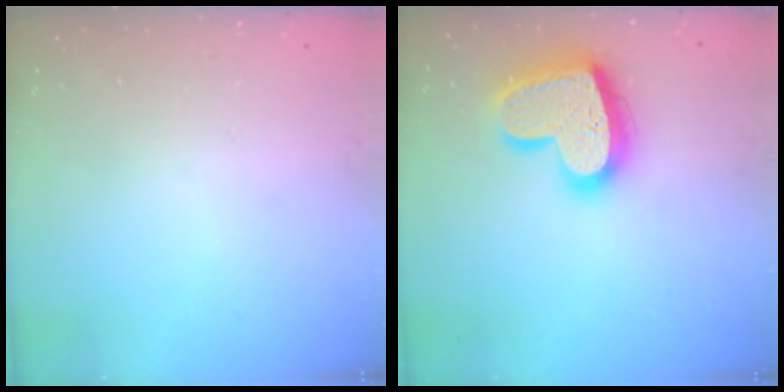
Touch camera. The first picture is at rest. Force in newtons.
{"total": 20.4, "press": 20.3, "slide": 1.7}